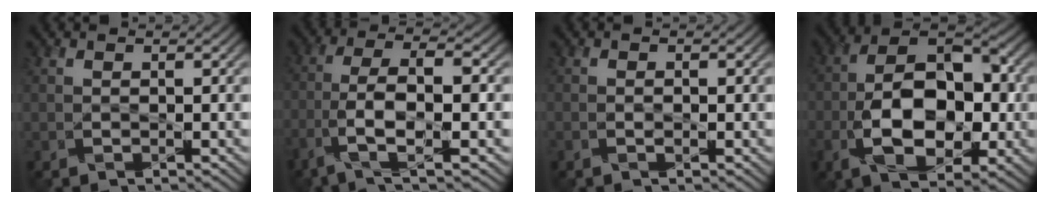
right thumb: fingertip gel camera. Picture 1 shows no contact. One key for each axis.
{"total": 8.7, "fx": -3.3, "fy": 2.6, "fz": 7.7, "tx": -0.155, "ty": 0.005, "tz": -0.068}
{"total": 0.9, "fx": -0.3, "fy": 0.4, "fz": 0.7, "tx": -0.013, "ty": 0.000, "tz": -0.005}
{"total": 13.4, "fx": -3.3, "fy": 7.5, "fz": 10.6, "tx": -0.193, "ty": -0.002, "tz": -0.065}